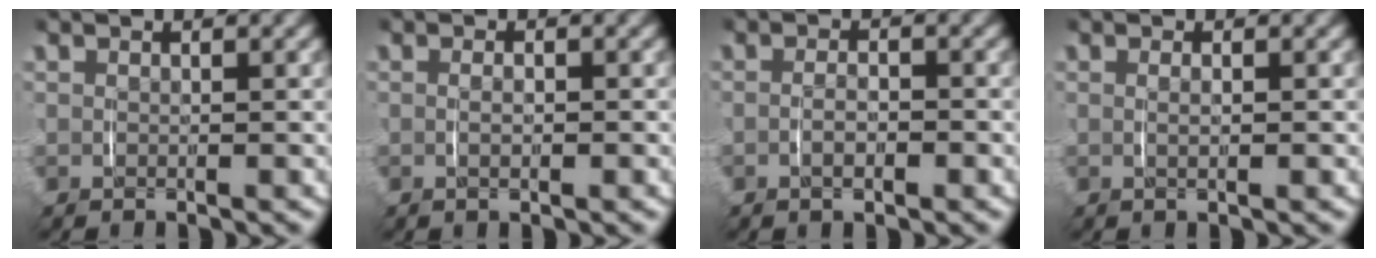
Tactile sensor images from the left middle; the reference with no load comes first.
{"total": 1.0, "force": [-0.2, 0.3, 1.0], "torque": [-0.017, 0.000, -0.005]}
{"total": 1.7, "force": [-0.7, 0.7, 1.4], "torque": [-0.020, 0.001, -0.015]}
{"total": 0.9, "force": [0.1, 0.0, 0.9], "torque": [-0.018, -0.001, 0.002]}